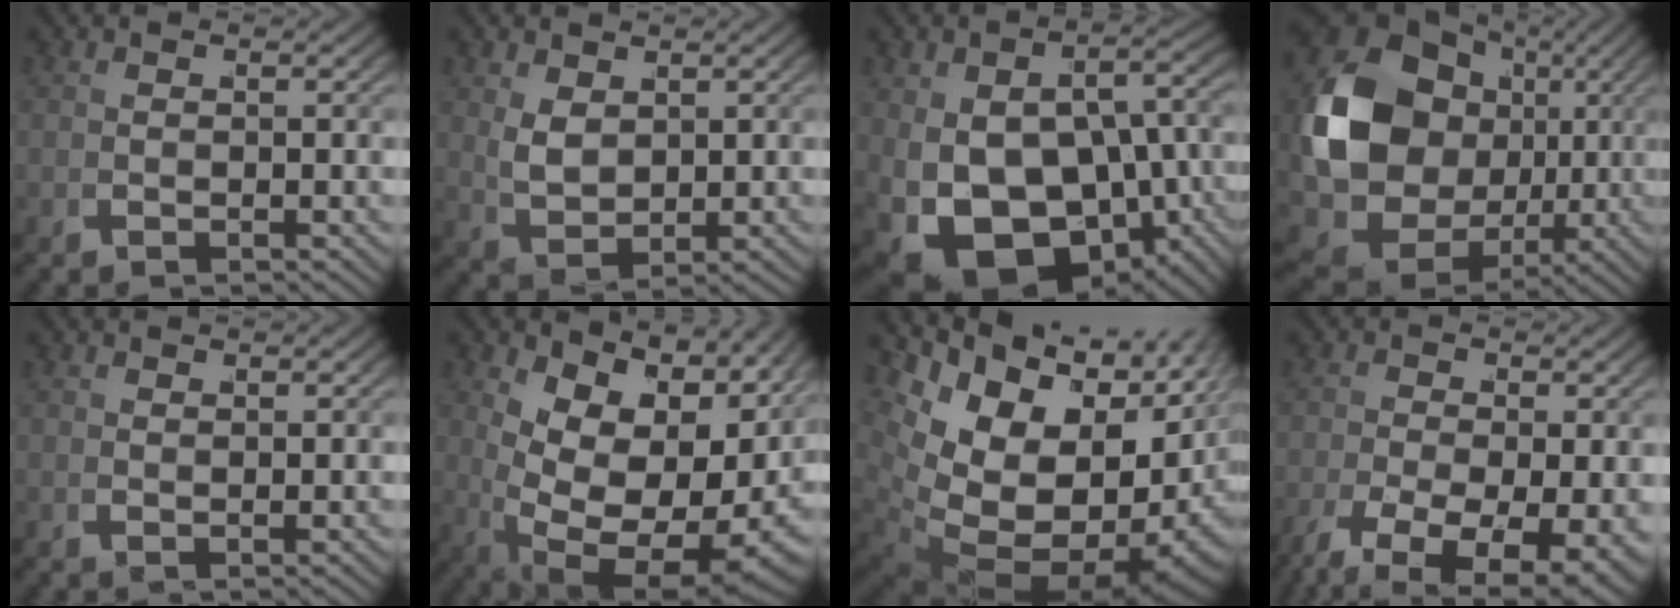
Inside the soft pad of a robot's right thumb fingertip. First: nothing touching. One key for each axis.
{"total": 3.6, "fx": 2.0, "fy": 1.8, "fz": 2.3, "tx": -0.048, "ty": -0.012, "tz": 0.053}
{"total": 13.9, "fx": -4.5, "fy": 9.0, "fz": 9.6, "tx": -0.188, "ty": -0.078, "tz": -0.025}
{"total": 15.0, "fx": 0.8, "fy": 11.1, "fz": 10.1, "tx": -0.247, "ty": -0.055, "tz": 0.045}
{"total": 1.2, "fx": 1.1, "fy": 0.2, "fz": 0.5, "tx": -0.010, "ty": 0.003, "tz": 0.024}
{"total": 16.1, "fx": 0.1, "fy": 9.7, "fz": 12.8, "tx": -0.247, "ty": -0.054, "tz": 0.040}
{"total": 21.7, "fx": -1.0, "fy": 14.8, "fz": 15.8, "tx": -0.306, "ty": -0.061, "tz": 0.019}
{"total": 8.6, "fx": -3.6, "fy": 4.6, "fz": 6.3, "tx": -0.118, "ty": -0.051, "tz": -0.033}